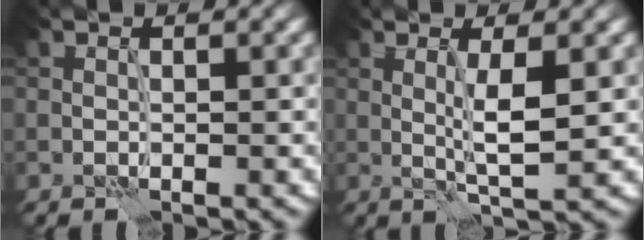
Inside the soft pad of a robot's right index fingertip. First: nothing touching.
{"total": 3.3, "force": [0.3, 0.1, 3.3], "torque": [-0.057, -0.002, 0.007]}